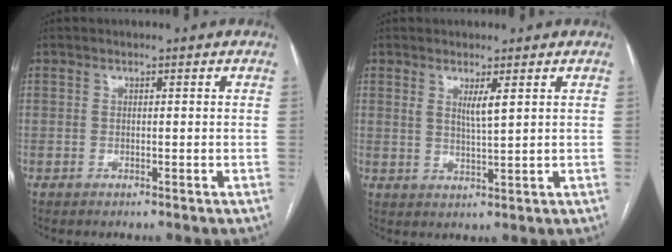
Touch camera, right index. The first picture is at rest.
{"total": 2.9, "force": [1.3, 0.0, 2.6], "torque": [-0.052, -0.009, 0.027]}